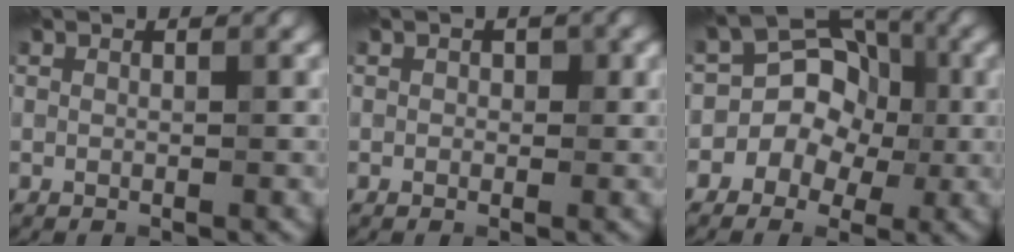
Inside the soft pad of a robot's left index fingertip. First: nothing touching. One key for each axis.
{"total": 1.0, "fx": 0.1, "fy": 0.9, "fz": 0.5, "tx": 0.001, "ty": 0.004, "tz": -0.002}
{"total": 7.4, "fx": -1.4, "fy": 6.7, "fz": 2.8, "tx": -0.015, "ty": 0.046, "tz": -0.053}